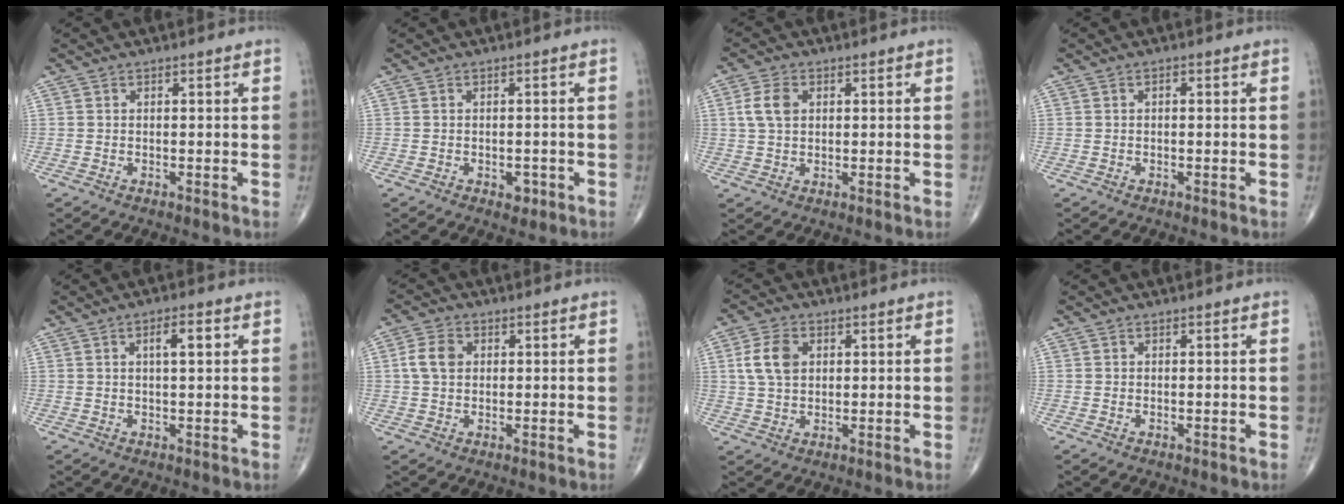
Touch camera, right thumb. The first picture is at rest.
{"total": 1.9, "force": [-0.8, 1.3, 1.1], "torque": [-0.006, 0.002, -0.009]}
{"total": 4.8, "force": [1.2, 3.3, 3.4], "torque": [-0.068, 0.002, 0.021]}
{"total": 0.7, "force": [0.1, 0.3, 0.6], "torque": [-0.011, 0.001, 0.000]}
{"total": 3.9, "force": [1.2, 1.2, 3.5], "torque": [-0.055, 0.003, 0.017]}
{"total": 5.0, "force": [0.9, 3.7, 3.3], "torque": [-0.062, 0.005, 0.013]}
{"total": 6.8, "force": [1.7, 4.7, 4.6], "torque": [-0.084, 0.000, 0.031]}
{"total": 0.0}